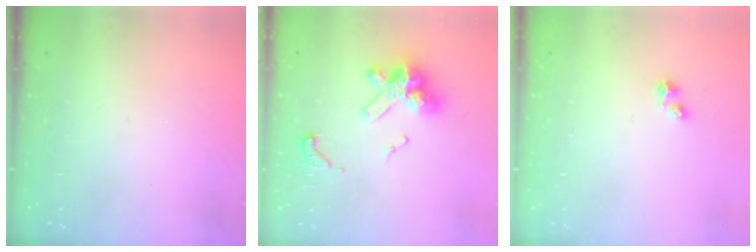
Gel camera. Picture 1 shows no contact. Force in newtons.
{"total": 13.5, "press": 13.4, "slide": 1.8}
{"total": 2.8, "press": 2.8, "slide": 0.4}